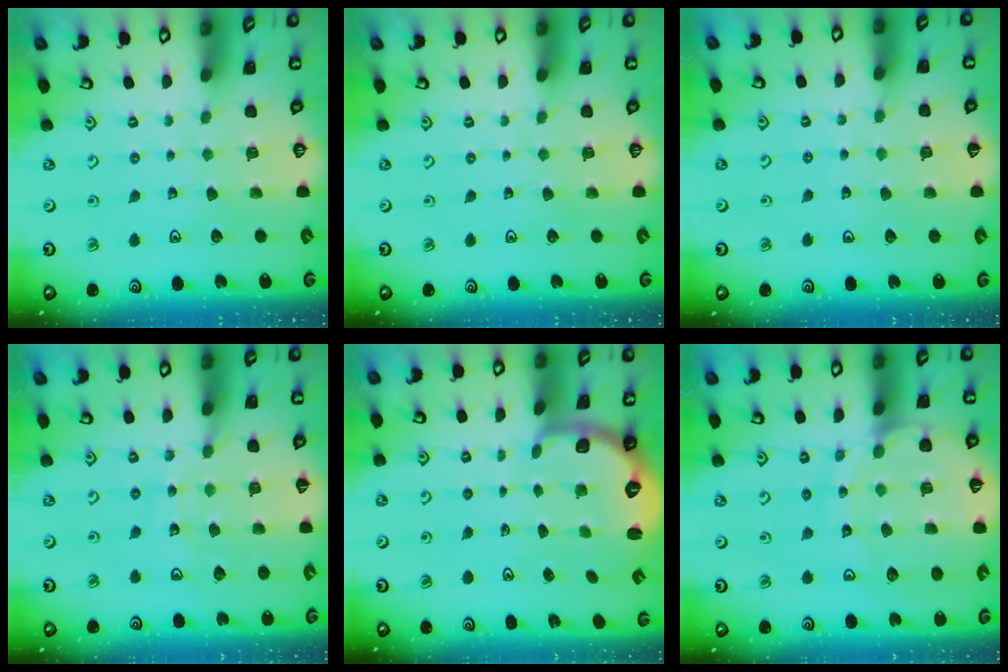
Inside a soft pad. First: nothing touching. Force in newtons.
{"total": 0.0}
{"total": 2.3, "press": 2.3, "slide": 0.2}
{"total": 12.9, "press": 12.6, "slide": 2.8}
{"total": 2.6, "press": 1.4, "slide": 2.2}
{"total": 13.4, "press": 13.3, "slide": 1.4}